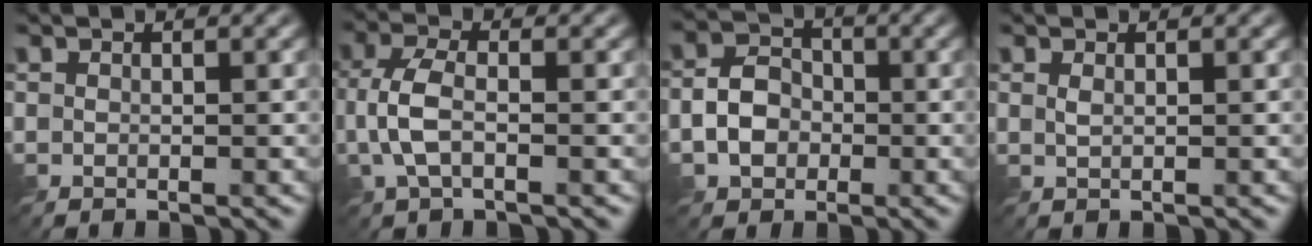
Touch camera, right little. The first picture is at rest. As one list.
[{"total": 4.1, "force": [-1.1, 1.9, 3.5], "torque": [-0.088, 0.003, -0.027]}, {"total": 4.0, "force": [-1.4, 3.1, 2.1], "torque": [-0.032, 0.004, -0.032]}, {"total": 0.6, "force": [0.1, 0.2, 0.6], "torque": [-0.015, -0.002, 0.003]}]